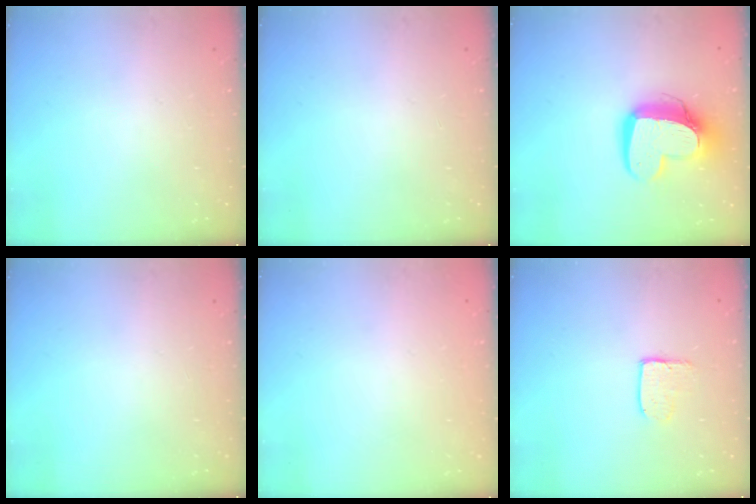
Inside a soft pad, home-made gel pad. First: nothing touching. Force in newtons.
{"total": 0.0}
{"total": 14.4, "press": 14.3, "slide": 1.3}
{"total": 0.0}
{"total": 0.0}
{"total": 4.1, "press": 4.1, "slide": 0.3}